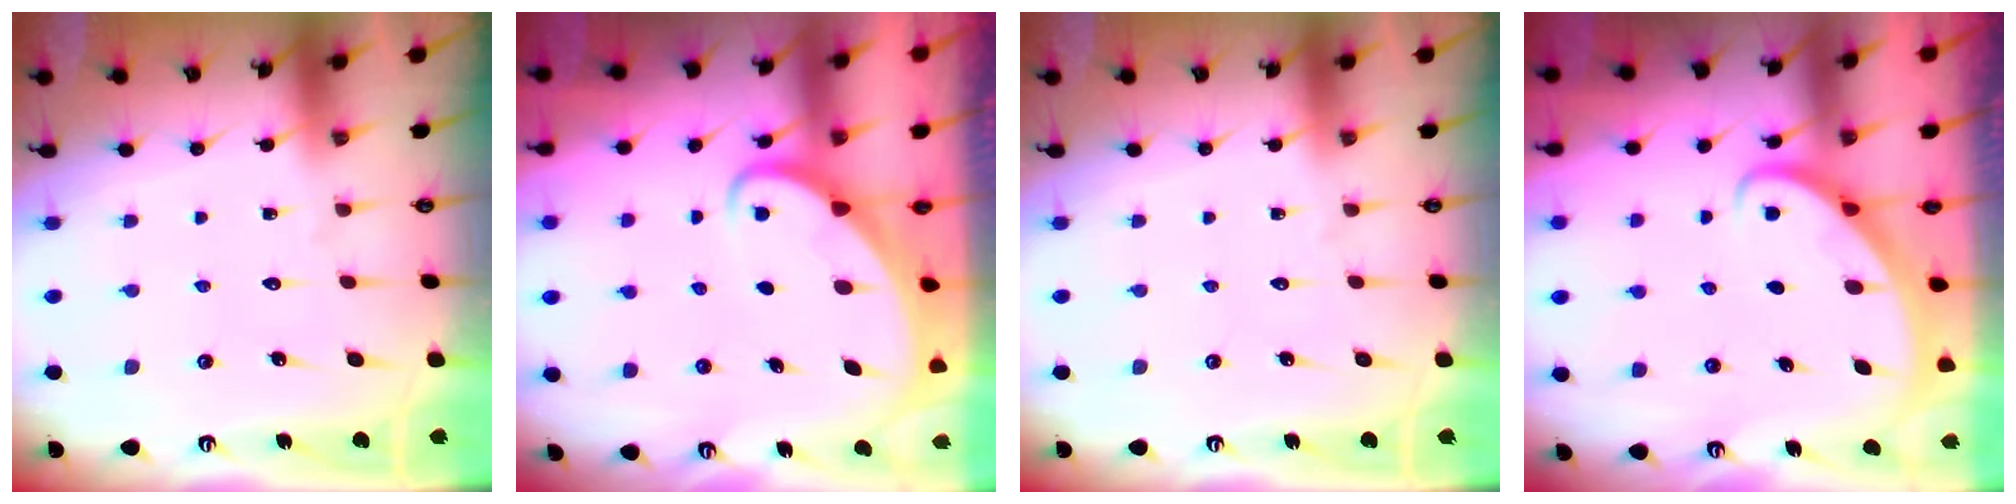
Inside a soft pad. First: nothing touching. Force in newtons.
{"total": 2.4, "press": 2.4, "slide": 0.3}
{"total": 0.0}
{"total": 2.7, "press": 2.7, "slide": 0.2}